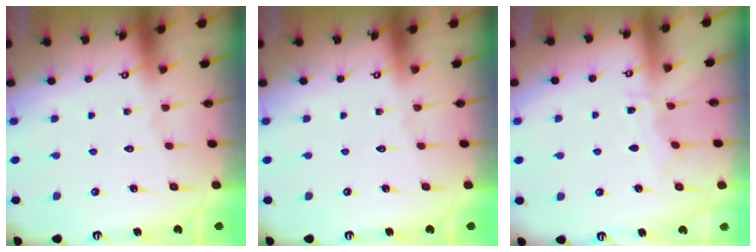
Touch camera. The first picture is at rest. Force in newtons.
{"total": 0.0}
{"total": 4.7, "press": 4.7, "slide": 0.7}